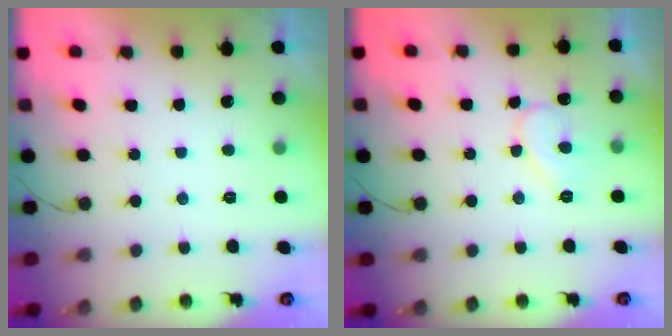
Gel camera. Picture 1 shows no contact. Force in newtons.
{"total": 8.6, "press": 8.5, "slide": 0.7}